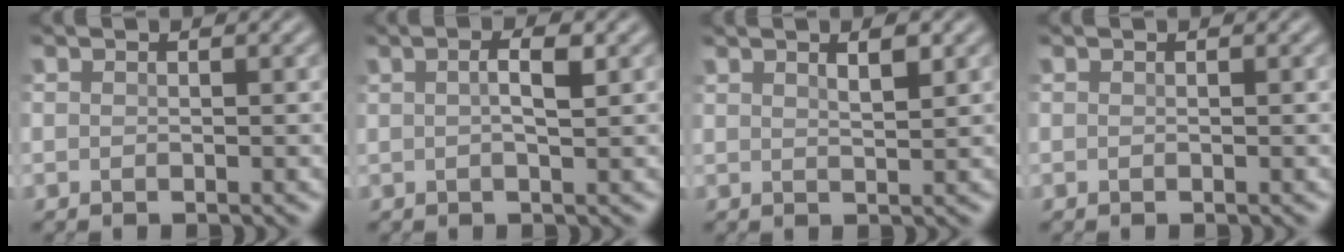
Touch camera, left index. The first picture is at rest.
{"total": 2.5, "force": [0.6, 0.7, 2.4], "torque": [-0.042, 0.000, 0.010]}
{"total": 2.1, "force": [1.3, 0.5, 1.6], "torque": [-0.023, 0.002, 0.019]}
{"total": 0.0}